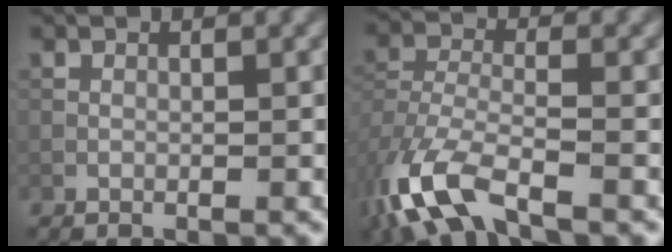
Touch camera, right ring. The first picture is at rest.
{"total": 8.7, "force": [-5.1, 3.7, 6.0], "torque": [-0.145, -0.019, -0.106]}